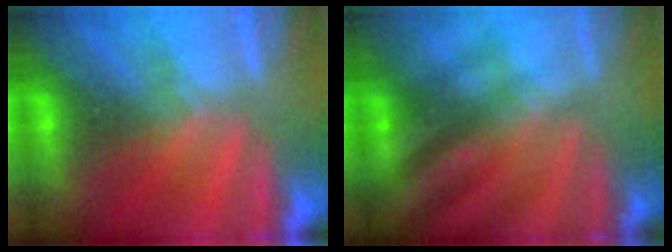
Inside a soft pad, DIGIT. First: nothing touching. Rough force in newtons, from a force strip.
{"total": 2.4}